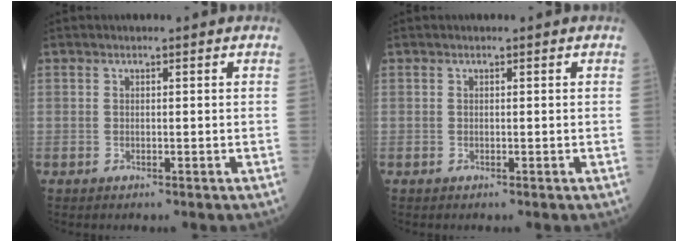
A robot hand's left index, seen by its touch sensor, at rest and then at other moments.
{"total": 0.0}